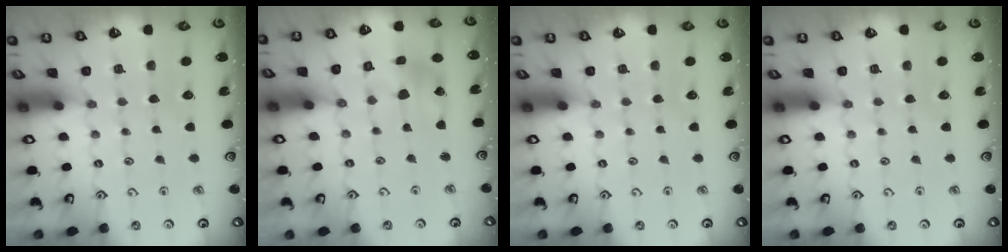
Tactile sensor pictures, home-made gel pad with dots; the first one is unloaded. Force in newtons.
{"total": 7.7, "press": 7.7, "slide": 0.9}
{"total": 0.0}
{"total": 0.0}